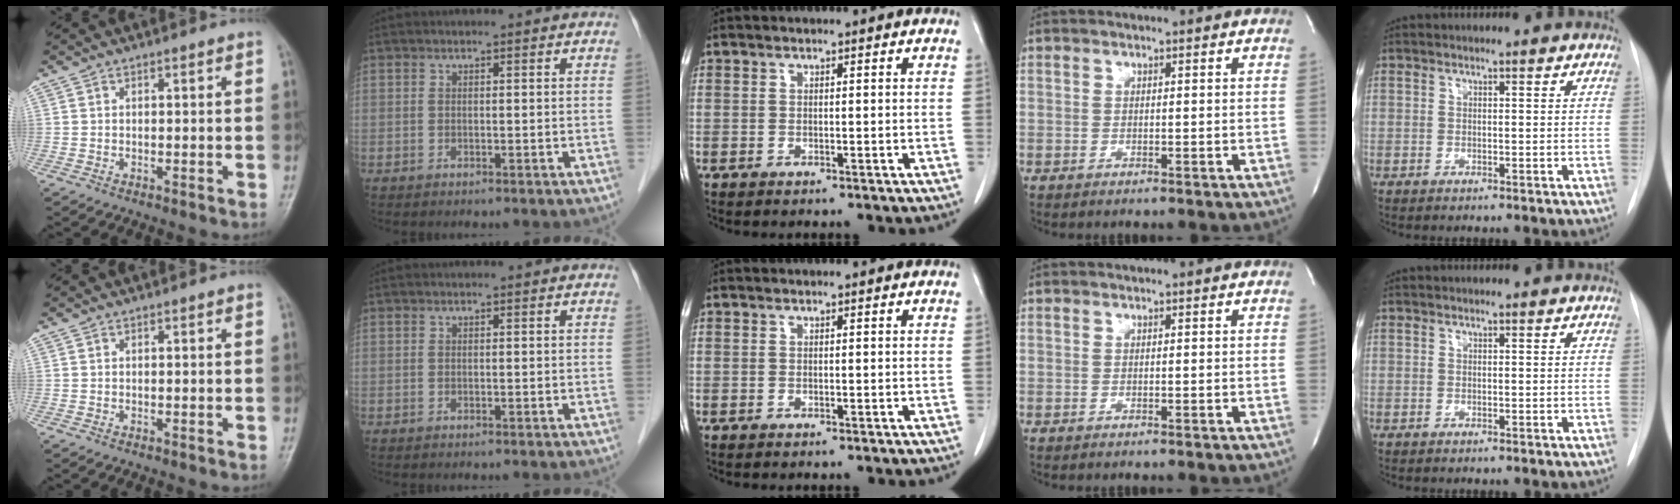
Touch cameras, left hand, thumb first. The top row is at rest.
{}